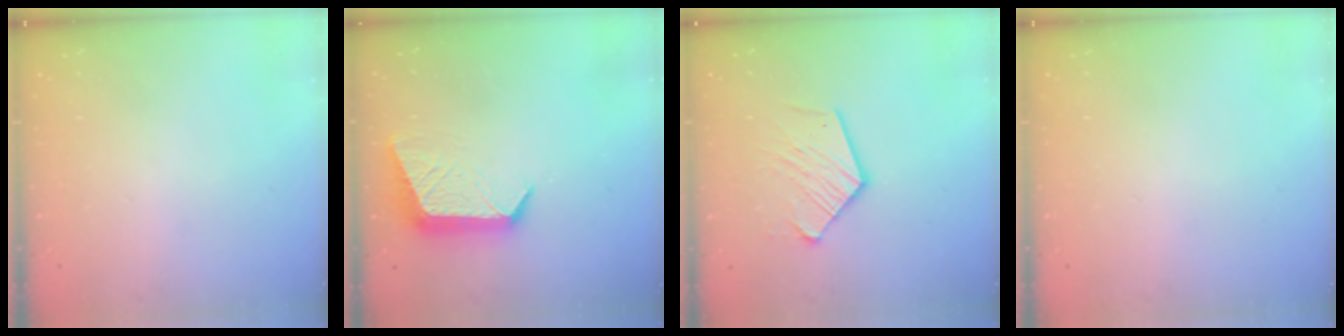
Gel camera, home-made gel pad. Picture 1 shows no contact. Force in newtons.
{"total": 10.7, "press": 10.6, "slide": 1.1}
{"total": 11.0, "press": 10.9, "slide": 1.1}
{"total": 0.0}